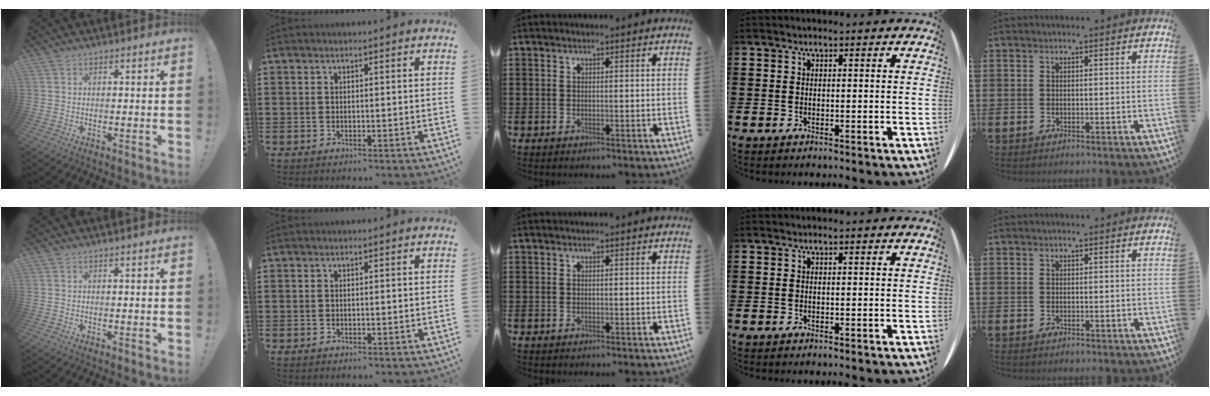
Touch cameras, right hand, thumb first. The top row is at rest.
{}